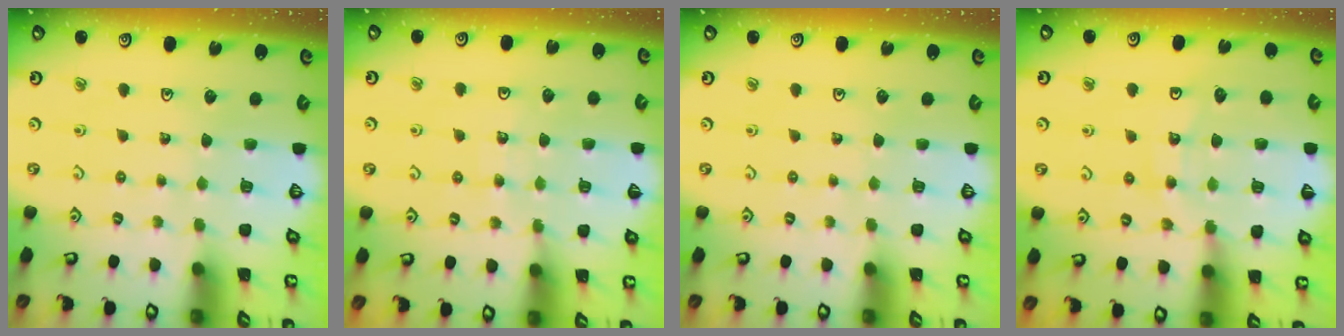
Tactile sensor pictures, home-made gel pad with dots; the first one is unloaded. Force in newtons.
{"total": 6.9, "press": 6.7, "slide": 1.7}
{"total": 0.0}
{"total": 12.5, "press": 12.2, "slide": 3.0}